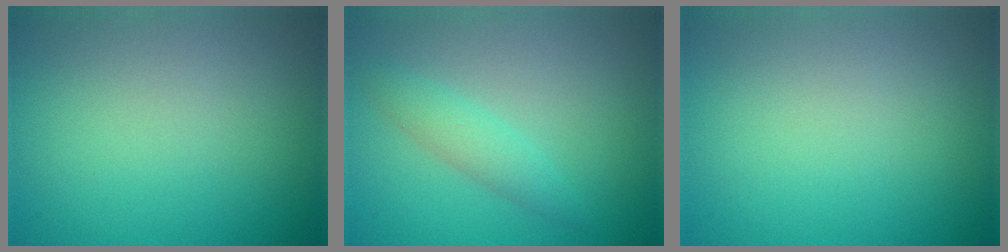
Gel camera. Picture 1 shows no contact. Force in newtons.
{"total": 2.0, "press": 2.0, "slide": 0.0}
{"total": 0.0}